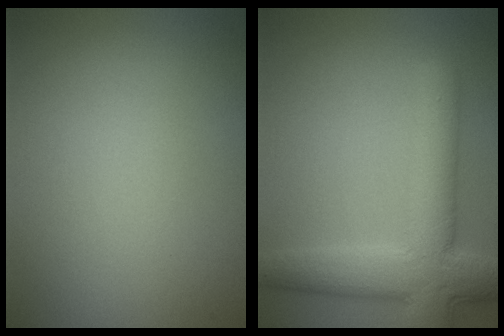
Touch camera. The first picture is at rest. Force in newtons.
{"total": 7.1, "press": 7.1, "slide": 0.3}